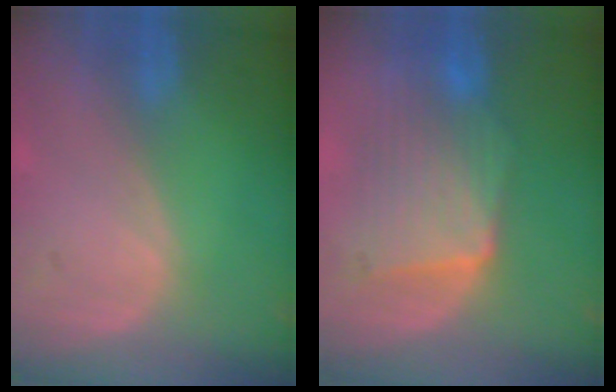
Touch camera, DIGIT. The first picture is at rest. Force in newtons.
{"total": 8.2, "press": 8.1, "slide": 1.4}